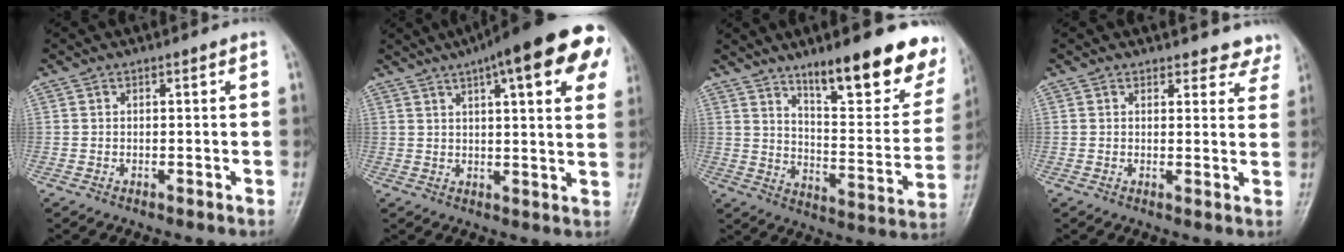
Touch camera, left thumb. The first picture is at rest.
{"total": 21.5, "force": [10.8, 5.7, 17.7], "torque": [-0.229, 0.012, 0.132]}
{"total": 21.7, "force": [14.3, 6.1, 15.1], "torque": [-0.158, -0.080, 0.212]}
{"total": 6.5, "force": [6.0, 2.4, -0.2], "torque": [0.056, -0.028, 0.036]}